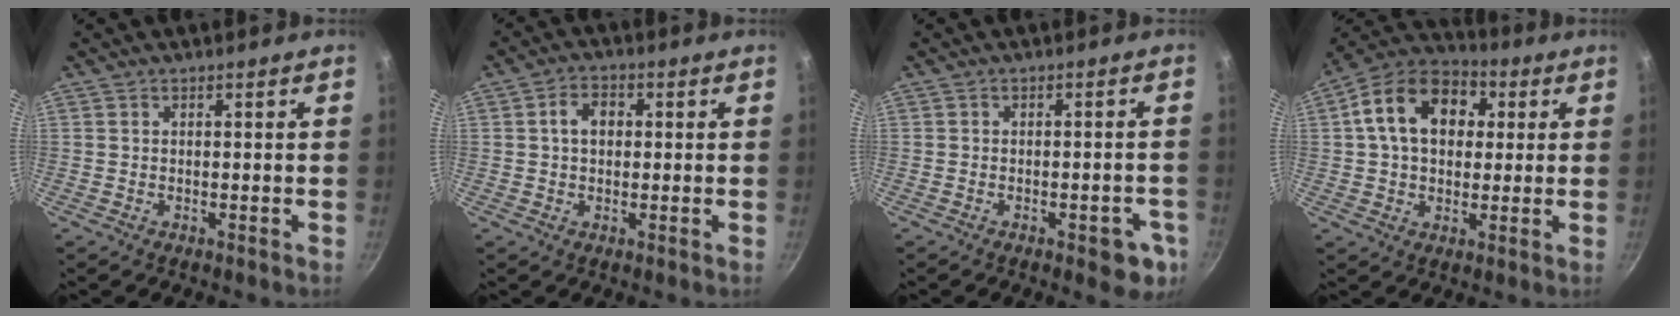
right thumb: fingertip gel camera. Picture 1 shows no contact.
{"total": 4.7, "force": [0.6, 3.5, 3.1], "torque": [-0.035, 0.010, 0.003]}
{"total": 7.1, "force": [-3.0, 3.2, 5.6], "torque": [-0.041, 0.016, -0.032]}
{"total": 16.3, "force": [3.5, 11.7, 10.8], "torque": [-0.154, 0.023, 0.040]}